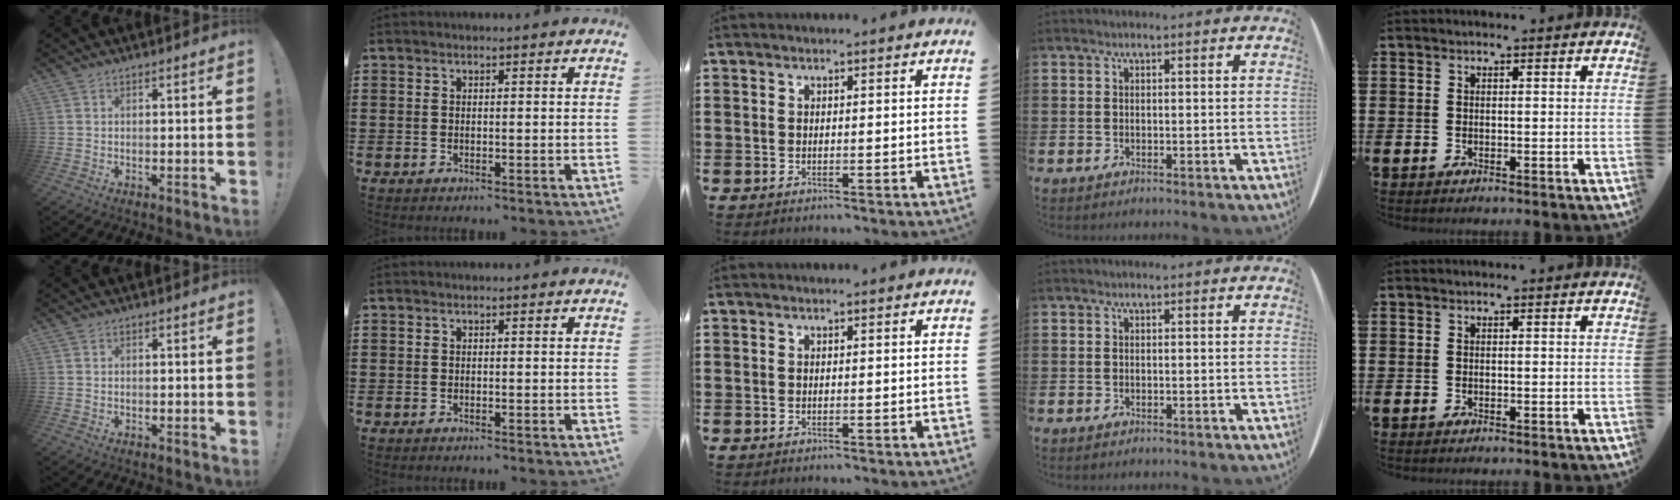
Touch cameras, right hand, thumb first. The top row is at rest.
{}